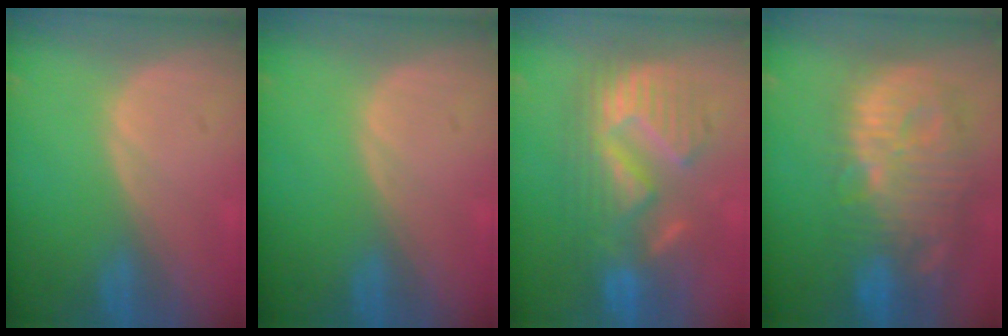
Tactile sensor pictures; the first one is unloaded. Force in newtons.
{"total": 0.0}
{"total": 11.5, "press": 11.4, "slide": 1.0}
{"total": 14.2, "press": 12.4, "slide": 6.9}